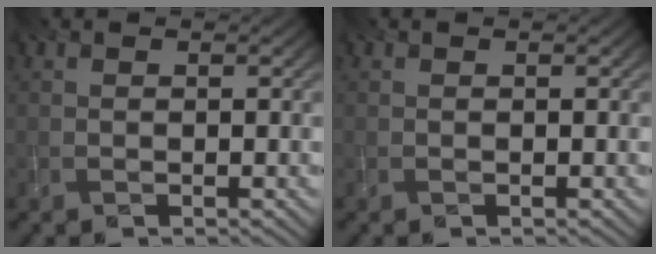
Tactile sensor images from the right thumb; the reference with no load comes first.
{"total": 0.0}